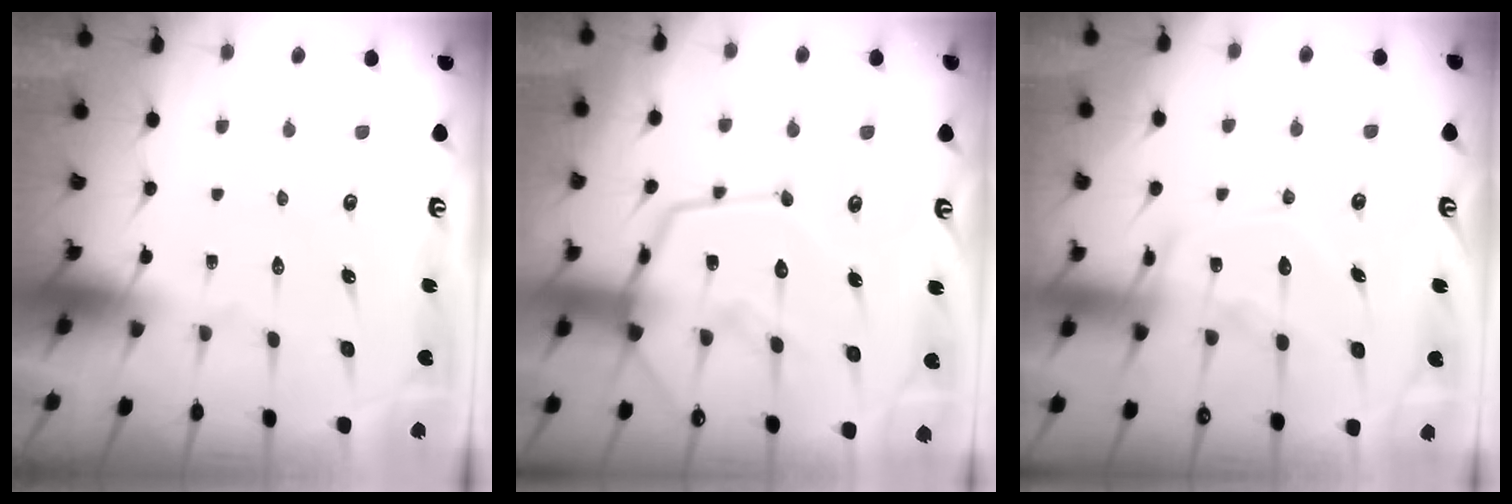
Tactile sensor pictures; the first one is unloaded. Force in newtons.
{"total": 17.7, "press": 17.6, "slide": 1.7}
{"total": 15.6, "press": 15.5, "slide": 1.2}